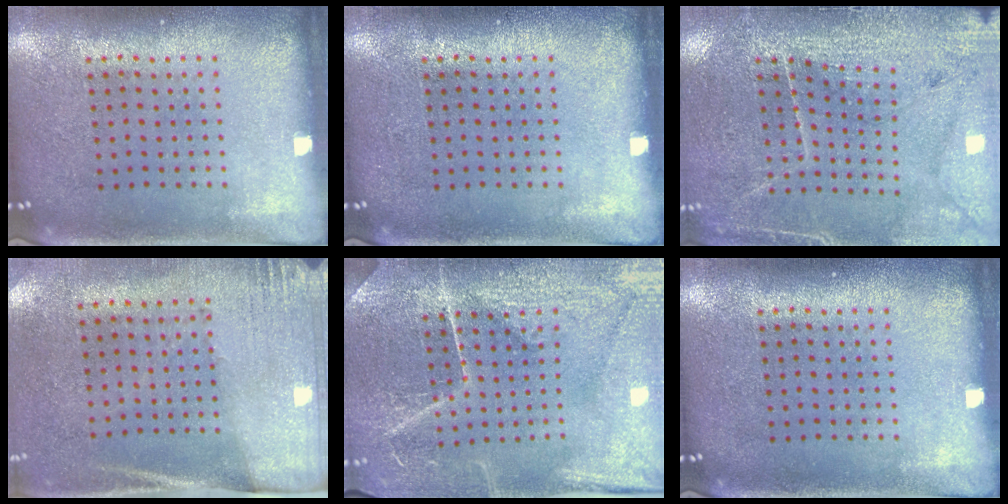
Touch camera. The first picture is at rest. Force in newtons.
{"total": 0.0}
{"total": 3.0, "press": 2.9, "slide": 0.4}
{"total": 2.8, "press": 2.4, "slide": 1.4}
{"total": 4.1, "press": 3.9, "slide": 1.3}
{"total": 0.0}